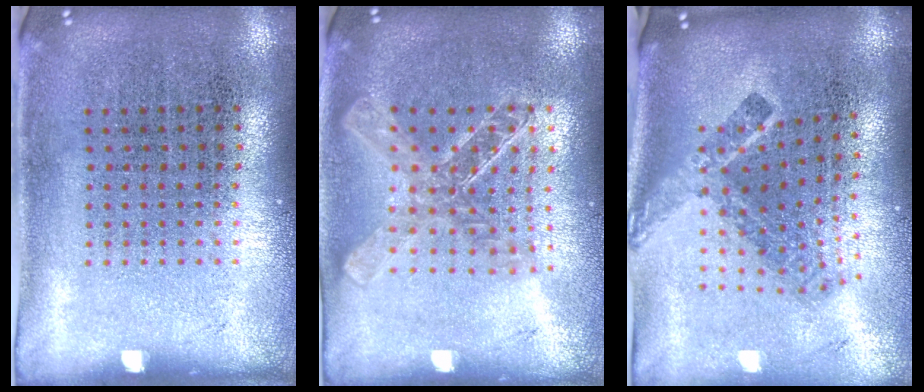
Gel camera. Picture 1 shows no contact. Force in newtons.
{"total": 1.7, "press": 1.5, "slide": 0.8}
{"total": 2.4, "press": 1.6, "slide": 1.8}